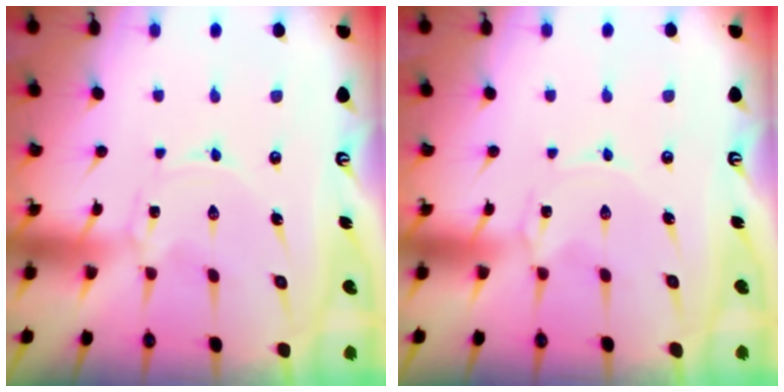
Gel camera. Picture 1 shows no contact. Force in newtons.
{"total": 0.0}